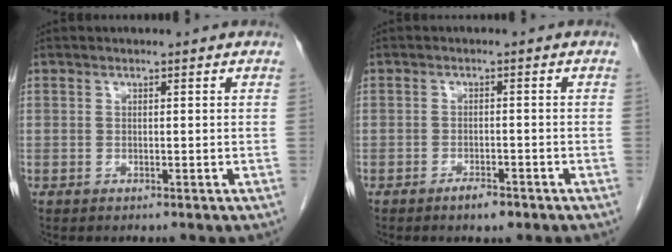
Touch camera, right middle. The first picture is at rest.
{"total": 2.6, "force": [-1.9, 0.7, 1.7], "torque": [-0.032, -0.002, -0.028]}